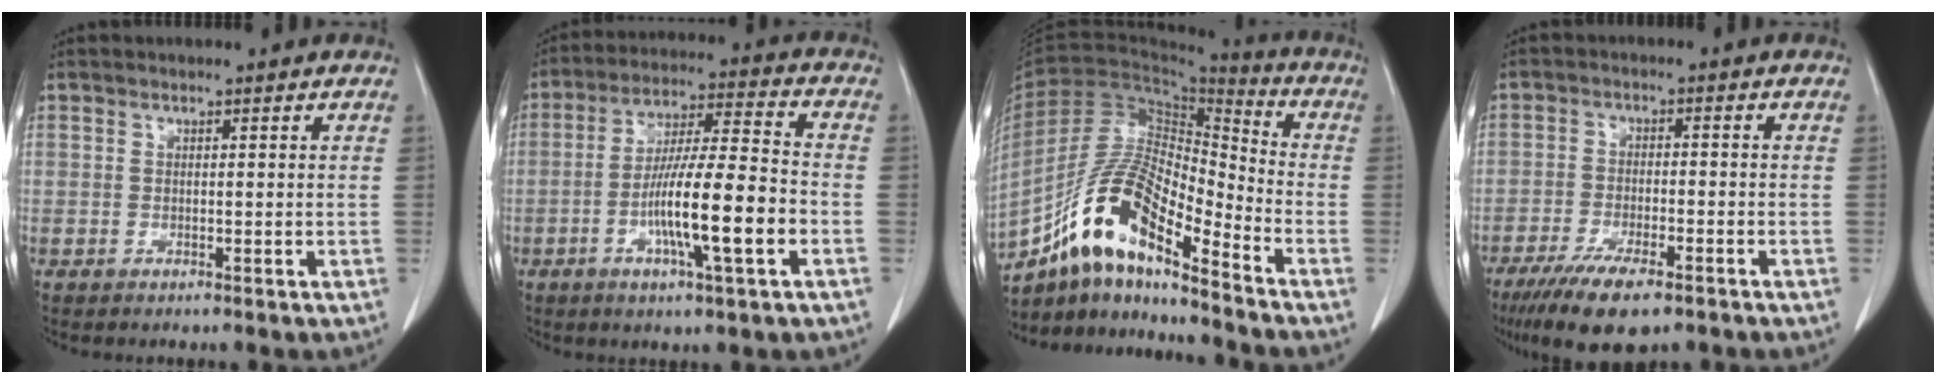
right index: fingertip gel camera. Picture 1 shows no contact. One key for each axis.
{"total": 13.4, "fx": -3.9, "fy": 0.9, "fz": 12.8, "tx": -0.224, "ty": 0.000, "tz": -0.067}
{"total": 15.0, "fx": -10.4, "fy": 3.1, "fz": 10.3, "tx": -0.201, "ty": 0.015, "tz": -0.188}
{"total": 9.6, "fx": -6.5, "fy": 2.3, "fz": 6.6, "tx": -0.111, "ty": -0.017, "tz": -0.106}